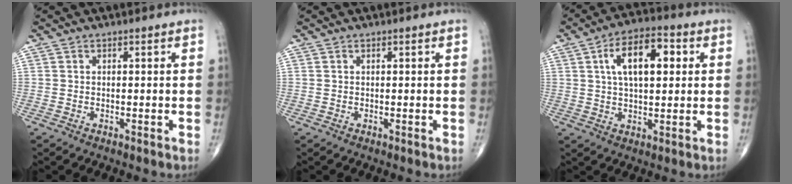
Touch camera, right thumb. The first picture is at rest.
{"total": 0.0}
{"total": 11.7, "force": [3.0, 5.6, 9.8], "torque": [-0.149, 0.011, 0.046]}